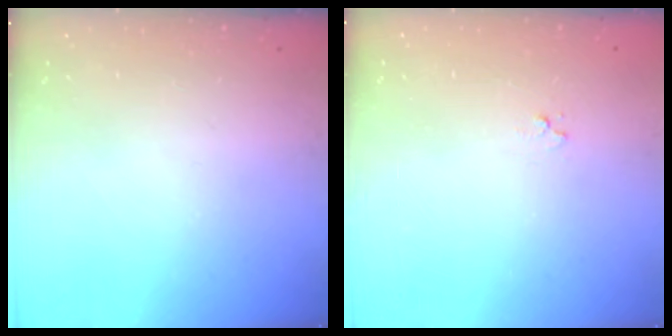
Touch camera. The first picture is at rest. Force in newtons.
{"total": 3.0, "press": 3.0, "slide": 0.2}